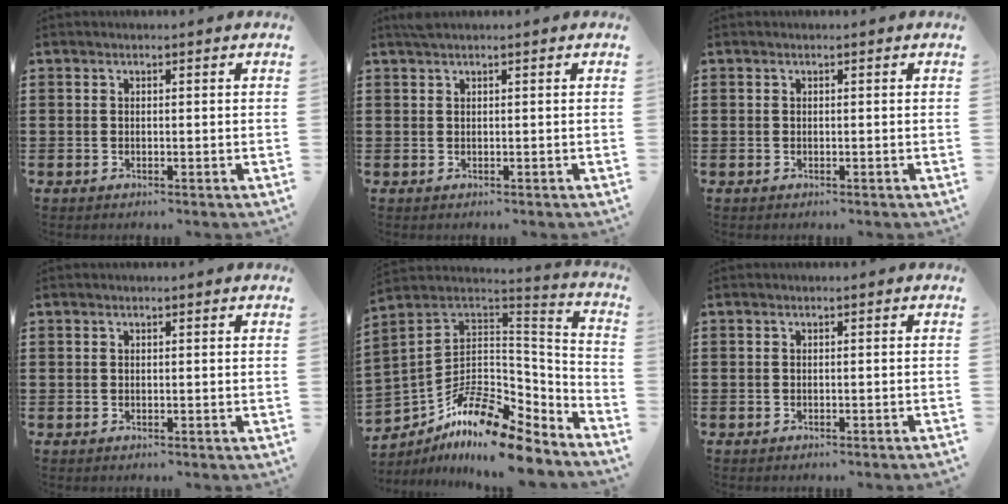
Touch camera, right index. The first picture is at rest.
{"total": 0.6, "force": [0.5, 0.0, 0.4], "torque": [-0.009, 0.000, 0.010]}
{"total": 0.0}
{"total": 0.0}
{"total": 12.1, "force": [-8.8, 4.8, 6.8], "torque": [-0.123, 0.018, -0.166]}
{"total": 0.7, "force": [-0.7, 0.0, 0.2], "torque": [-0.005, -0.002, -0.014]}